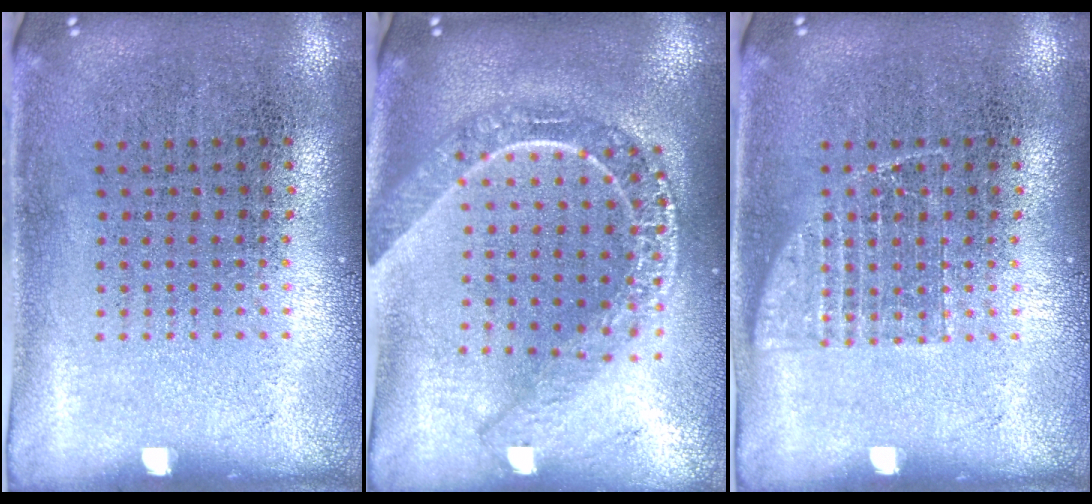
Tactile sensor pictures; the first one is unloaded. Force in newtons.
{"total": 2.0, "press": 1.7, "slide": 1.1}
{"total": 1.5, "press": 1.5, "slide": 0.3}